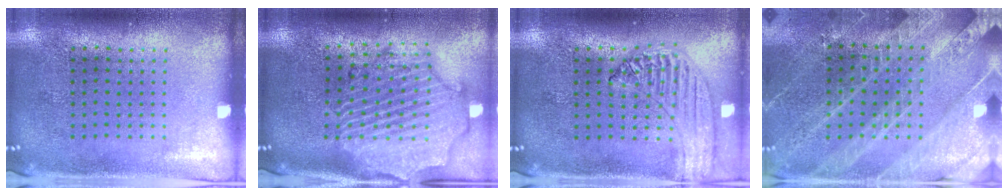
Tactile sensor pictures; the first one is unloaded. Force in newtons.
{"total": 2.9, "press": 2.6, "slide": 1.3}
{"total": 1.3, "press": 1.3, "slide": 0.2}
{"total": 3.0, "press": 2.9, "slide": 0.9}